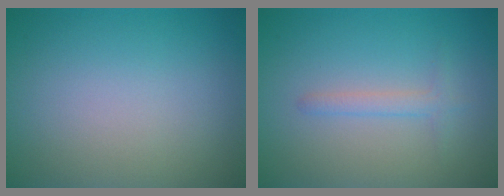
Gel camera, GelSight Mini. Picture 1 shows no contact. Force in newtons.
{"total": 1.4, "press": 1.4, "slide": 0.1}